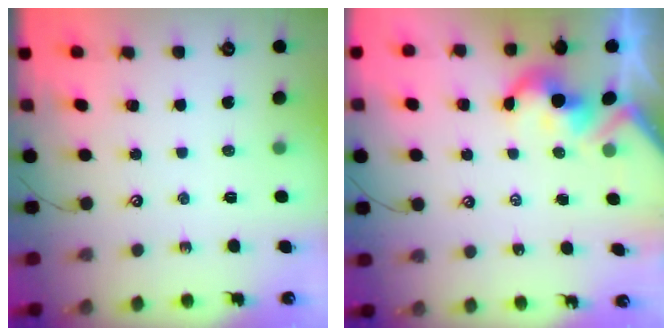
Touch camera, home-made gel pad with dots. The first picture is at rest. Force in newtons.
{"total": 3.8, "press": 3.8, "slide": 0.7}